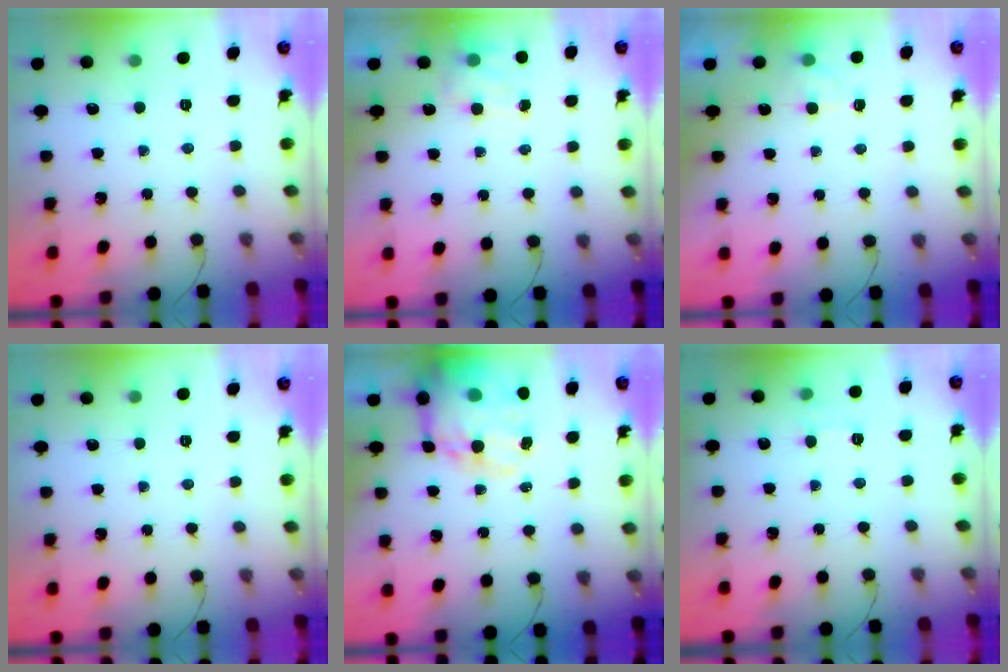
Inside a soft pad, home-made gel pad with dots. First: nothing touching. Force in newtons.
{"total": 6.2, "press": 6.0, "slide": 1.5}
{"total": 2.7, "press": 2.3, "slide": 1.4}
{"total": 0.0}
{"total": 19.7, "press": 19.2, "slide": 4.4}
{"total": 5.2, "press": 5.0, "slide": 1.6}